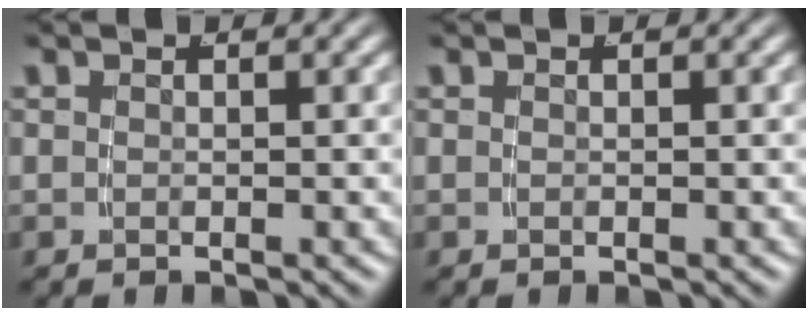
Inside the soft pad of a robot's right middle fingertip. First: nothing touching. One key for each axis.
{"total": 0.0}